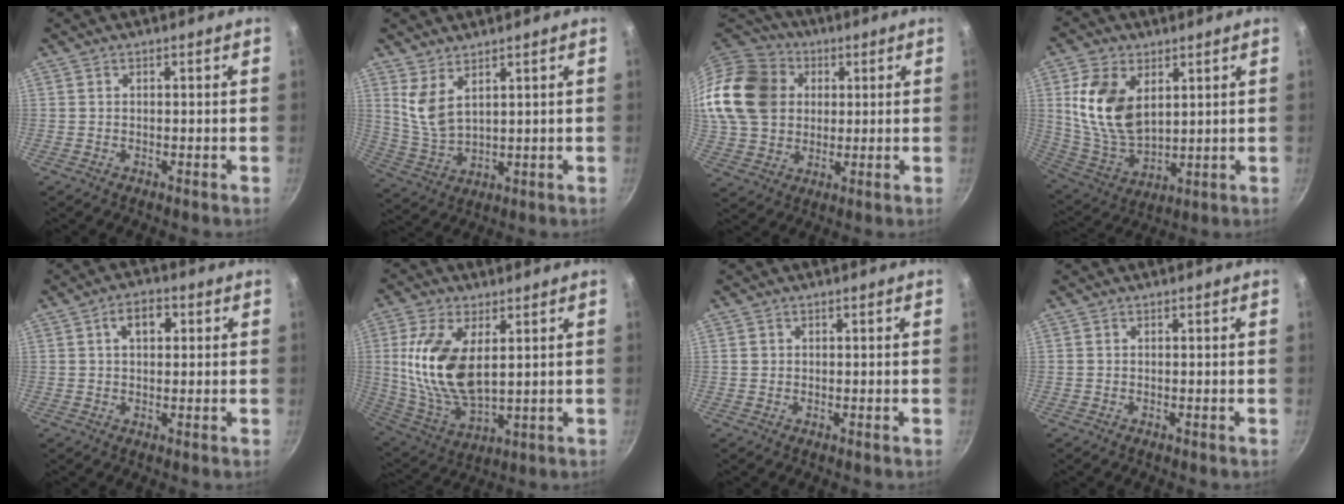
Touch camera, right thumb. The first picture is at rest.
{"total": 6.5, "force": [3.7, 2.9, 4.5], "torque": [-0.083, -0.038, 0.085]}
{"total": 22.8, "force": [5.7, 18.4, 12.1], "torque": [-0.244, 0.025, 0.109]}
{"total": 14.4, "force": [4.1, 9.1, 10.5], "torque": [-0.188, -0.027, 0.091]}
{"total": 5.3, "force": [1.4, 3.3, 3.9], "torque": [-0.045, 0.009, 0.017]}
{"total": 15.7, "force": [3.1, 8.1, 13.1], "torque": [-0.257, -0.022, 0.072]}
{"total": 1.0, "force": [0.2, 0.9, 0.3], "torque": [-0.001, 0.004, 0.002]}
{"total": 0.0}